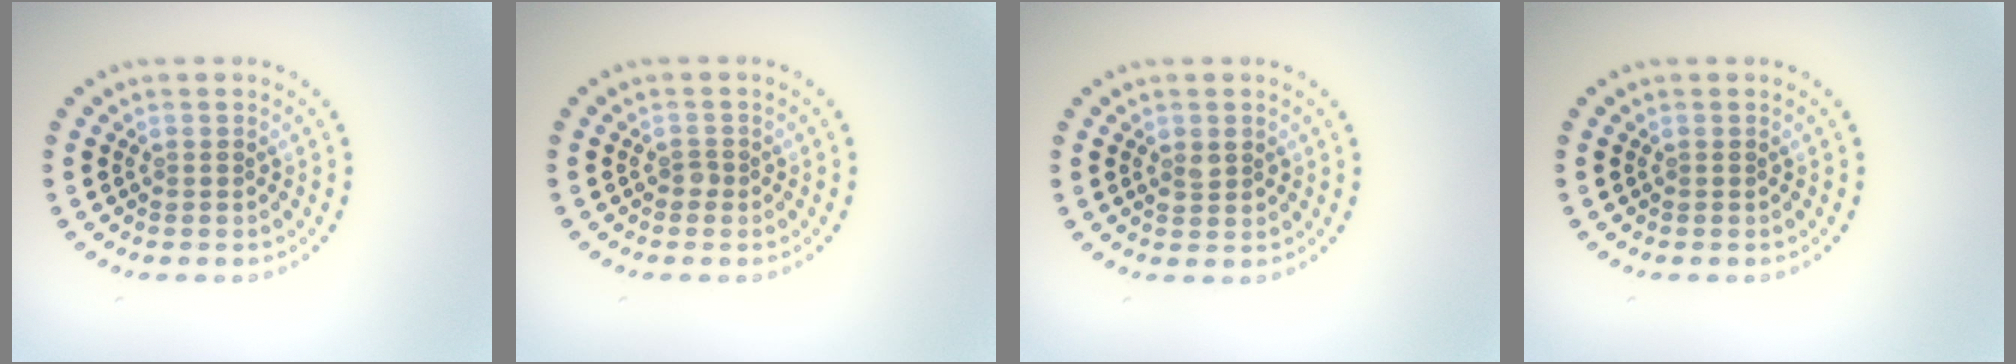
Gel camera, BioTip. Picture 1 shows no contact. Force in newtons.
{"total": 0.8, "press": 0.5, "slide": 0.5}
{"total": 1.4, "press": 1.4, "slide": 0.0}
{"total": 0.0}